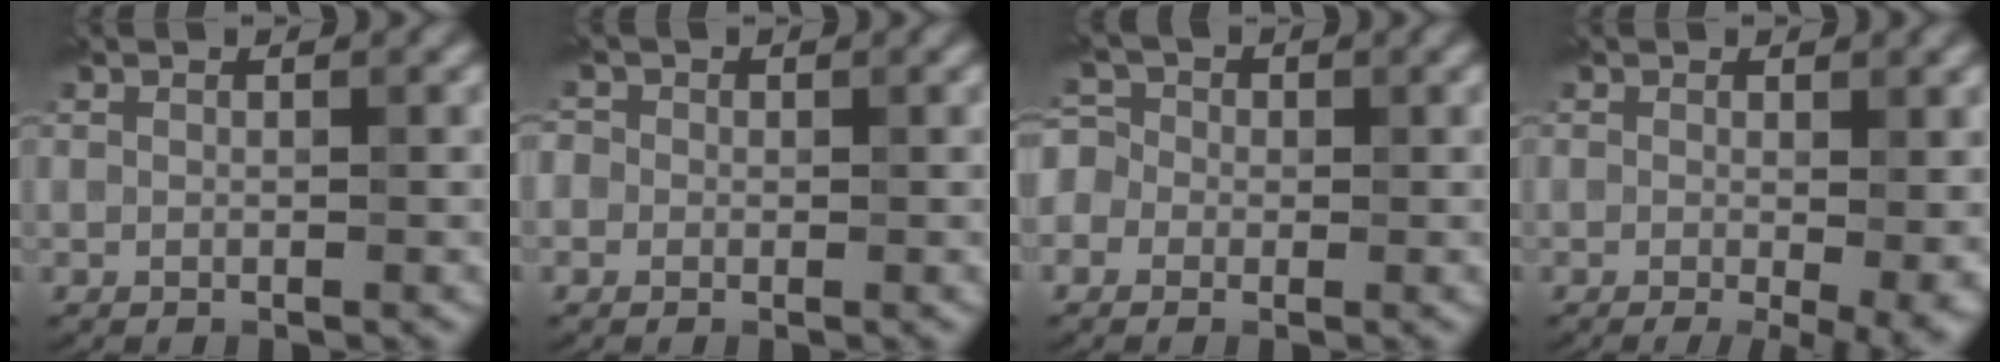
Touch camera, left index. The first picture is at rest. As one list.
[{"total": 1.3, "force": [0.1, 1.3, 0.1], "torque": [0.011, 0.001, -0.007]}, {"total": 3.3, "force": [-0.8, 3.2, 0.7], "torque": [0.005, 0.016, -0.049]}, {"total": 4.5, "force": [-0.9, 1.5, 4.2], "torque": [-0.047, -0.018, -0.001]}]